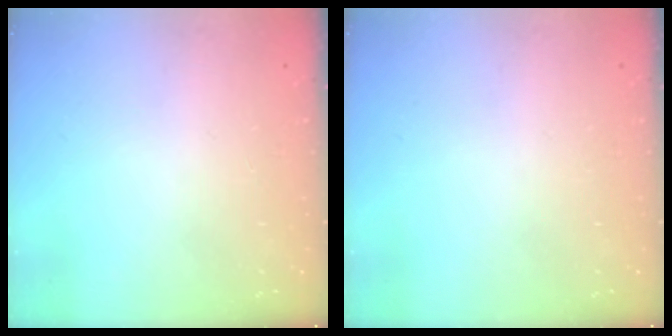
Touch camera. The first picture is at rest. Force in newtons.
{"total": 0.0}